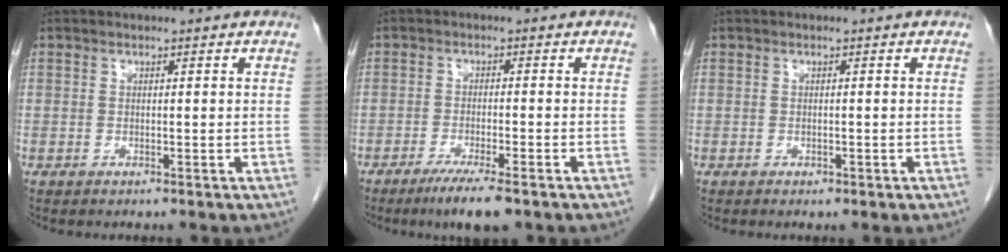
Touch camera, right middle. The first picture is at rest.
{"total": 6.1, "force": [-4.2, 0.5, 4.4], "torque": [-0.071, -0.014, -0.066]}
{"total": 0.6, "force": [-0.3, 0.4, 0.3], "torque": [-0.004, 0.001, 0.000]}